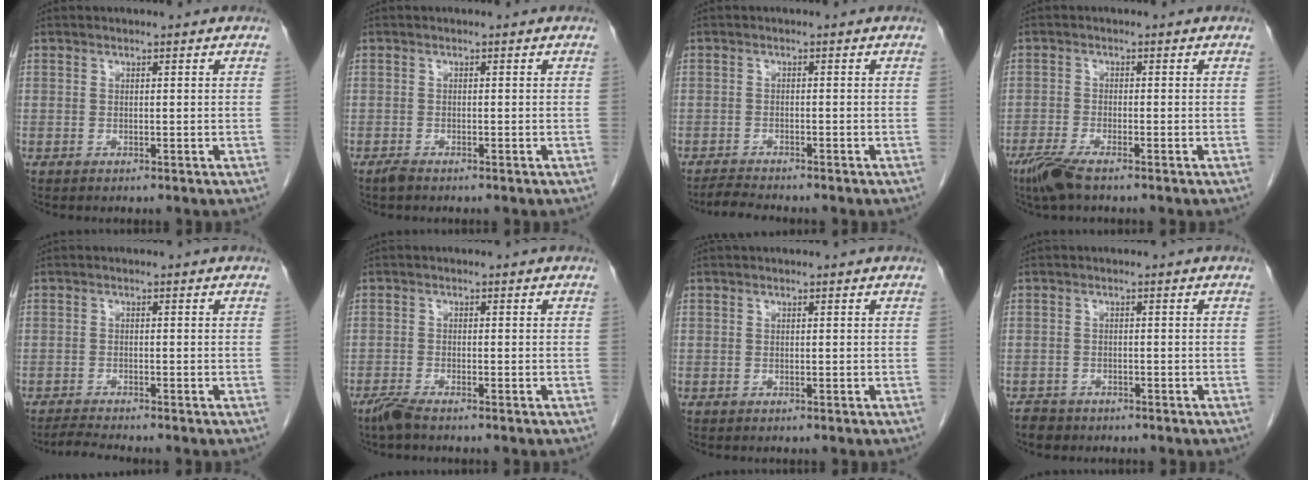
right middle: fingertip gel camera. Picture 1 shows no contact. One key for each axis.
{"total": 1.1, "fx": -0.9, "fy": 0.2, "fz": 0.5, "tx": -0.018, "ty": -0.002, "tz": -0.018}
{"total": 2.9, "fx": -2.8, "fy": -0.3, "fz": 0.8, "tx": -0.021, "ty": -0.016, "tz": -0.048}
{"total": 4.3, "fx": -3.1, "fy": 0.5, "fz": 2.9, "tx": -0.065, "ty": -0.011, "tz": -0.063}
{"total": 2.5, "fx": -2.3, "fy": -1.0, "fz": 0.5, "tx": -0.022, "ty": -0.017, "tz": -0.046}
{"total": 2.4, "fx": -2.0, "fy": 0.1, "fz": 1.3, "tx": -0.036, "ty": -0.006, "tz": -0.042}
{"total": 0.0}
{"total": 2.6, "fx": -2.1, "fy": 1.4, "fz": 0.3, "tx": -0.013, "ty": 0.002, "tz": -0.034}